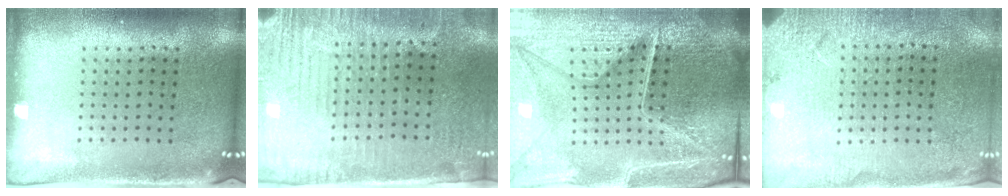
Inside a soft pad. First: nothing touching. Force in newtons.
{"total": 3.1, "press": 2.7, "slide": 1.5}
{"total": 7.0, "press": 6.1, "slide": 3.4}
{"total": 2.7, "press": 2.7, "slide": 0.1}